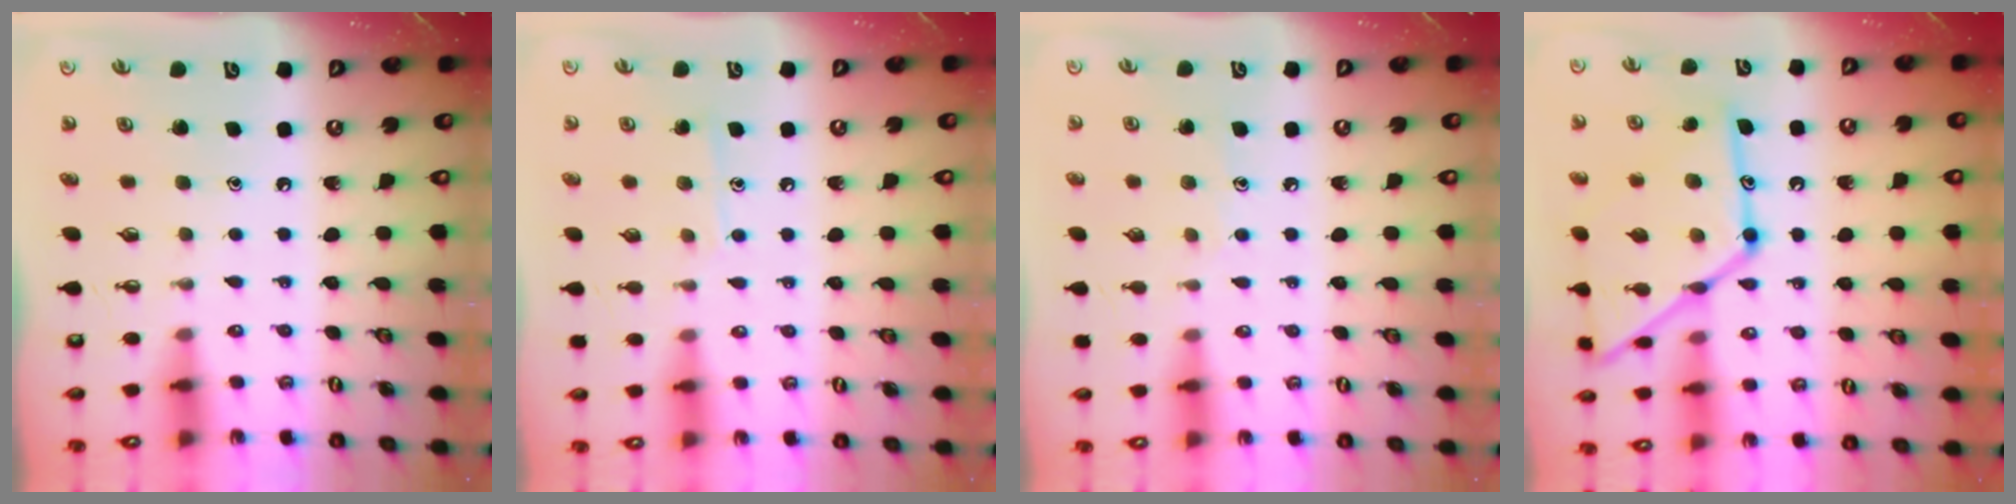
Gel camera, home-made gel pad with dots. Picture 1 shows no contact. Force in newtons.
{"total": 7.3, "press": 7.2, "slide": 0.6}
{"total": 4.6, "press": 4.6, "slide": 0.5}
{"total": 21.7, "press": 21.6, "slide": 1.7}